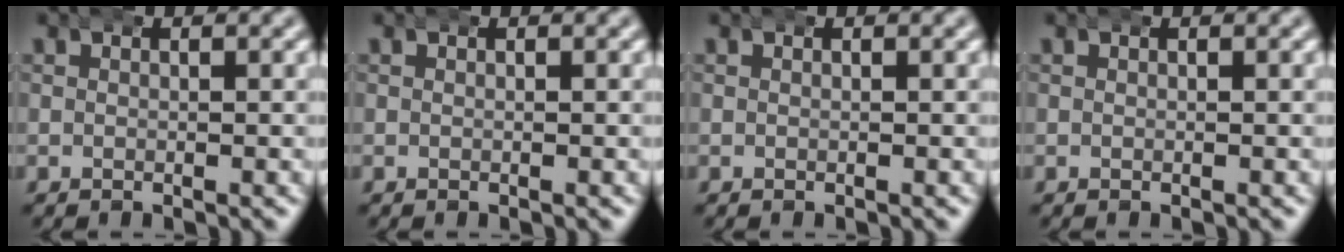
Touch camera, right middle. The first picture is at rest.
{"total": 0.0}
{"total": 0.0}
{"total": 0.0}